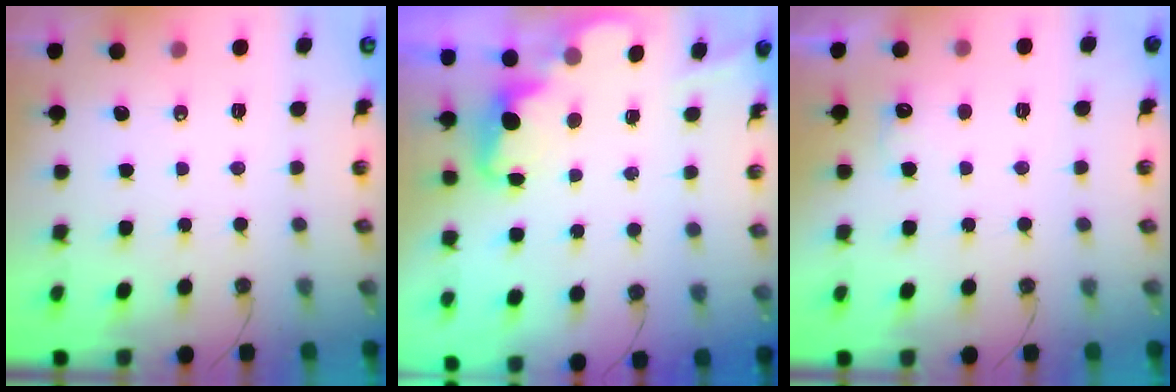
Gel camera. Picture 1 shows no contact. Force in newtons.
{"total": 2.4, "press": 2.3, "slide": 0.5}
{"total": 7.2, "press": 7.1, "slide": 1.2}